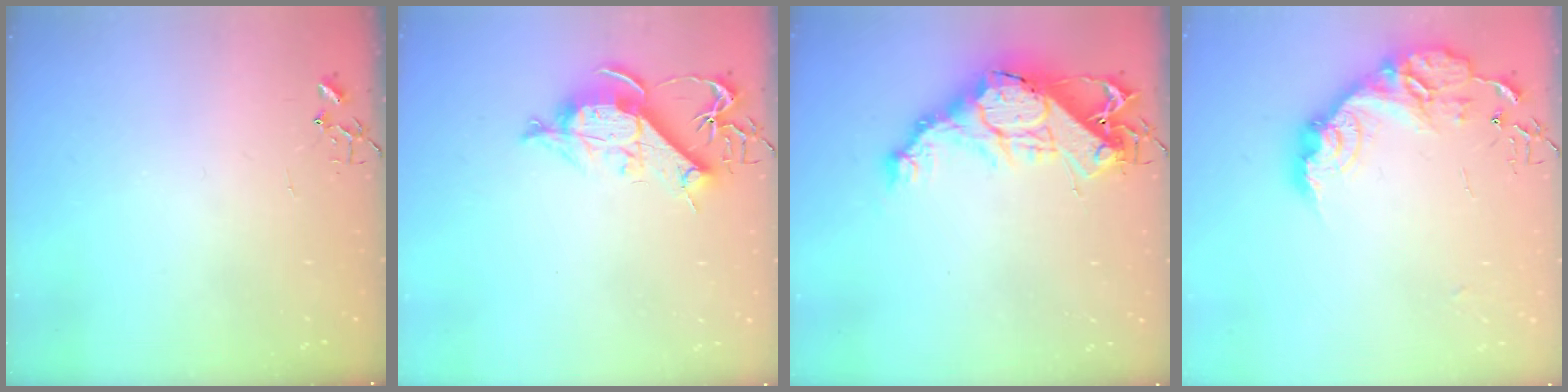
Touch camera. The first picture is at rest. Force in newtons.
{"total": 10.6, "press": 10.5, "slide": 1.1}
{"total": 19.1, "press": 19.1, "slide": 1.5}
{"total": 17.3, "press": 17.3, "slide": 1.2}